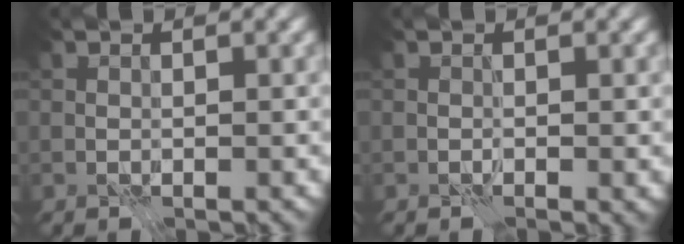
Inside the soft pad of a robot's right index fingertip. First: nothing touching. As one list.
[{"total": 0.0}]